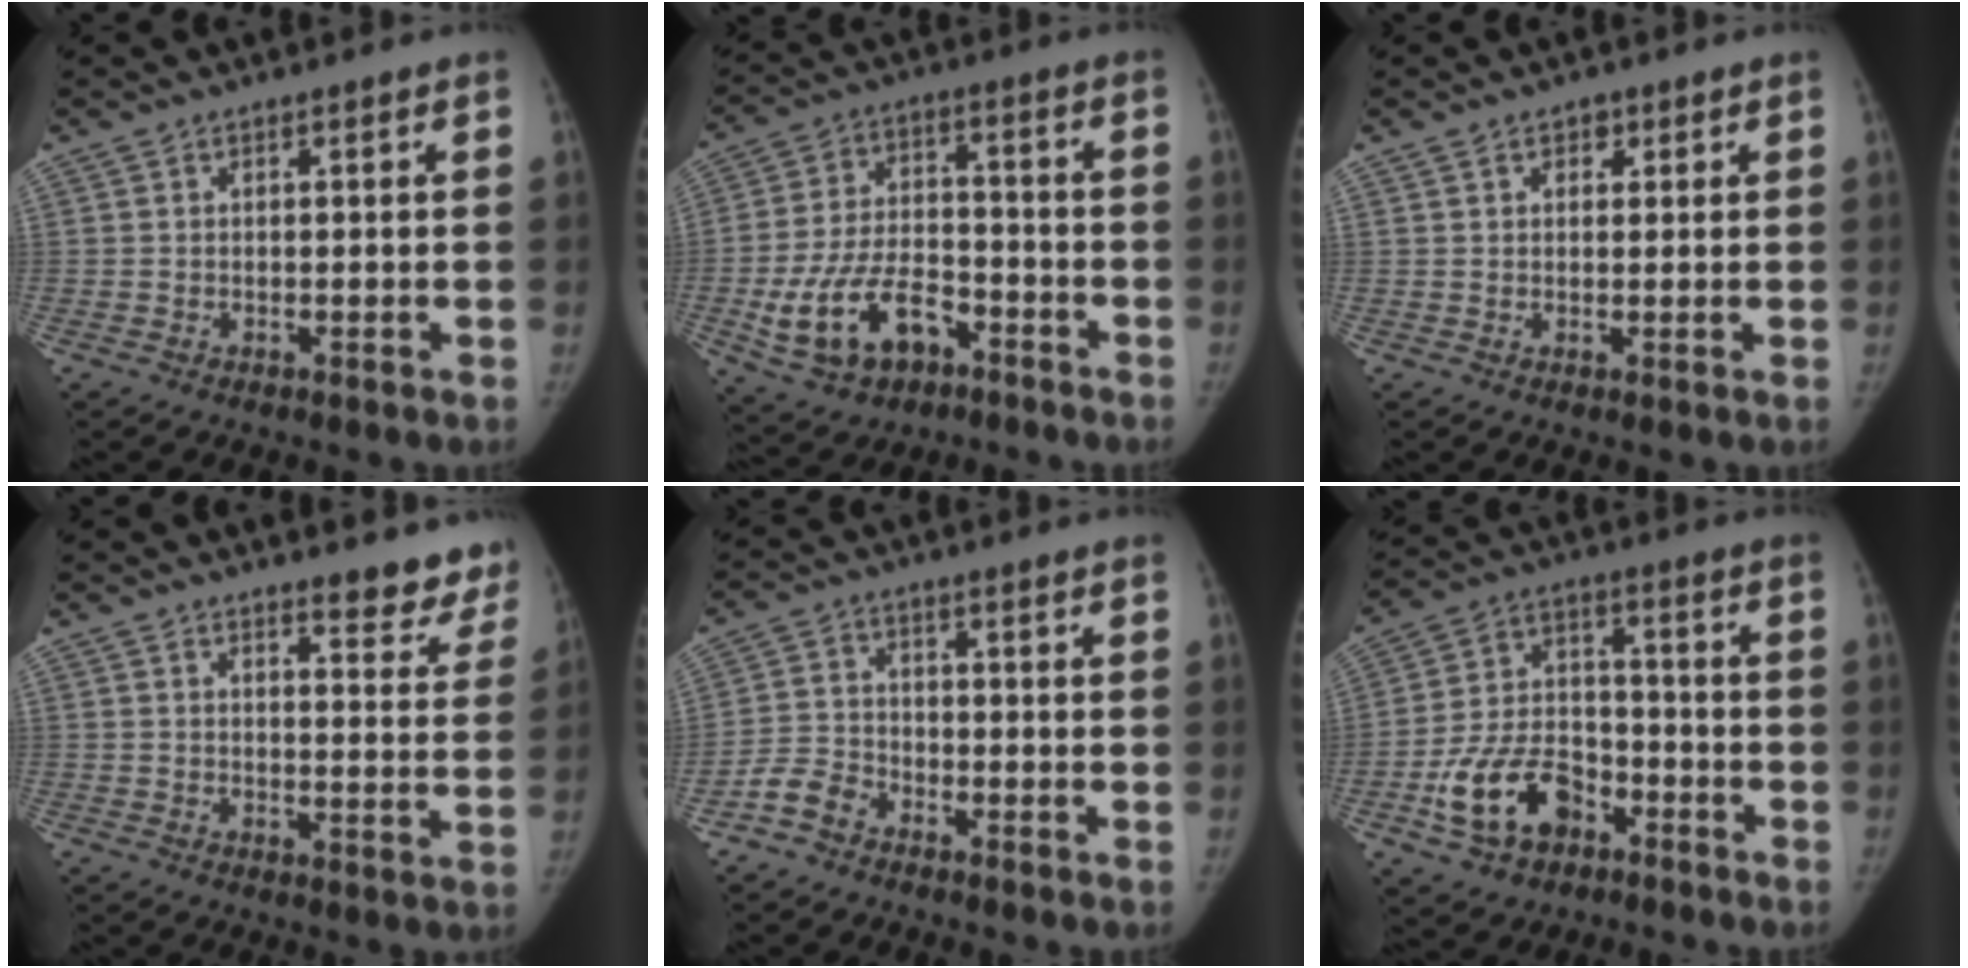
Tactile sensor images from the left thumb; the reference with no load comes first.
{"total": 14.9, "force": [-6.7, 9.1, 9.7], "torque": [-0.172, 0.036, -0.110]}
{"total": 2.2, "force": [1.2, 1.6, 1.0], "torque": [-0.002, -0.004, 0.015]}
{"total": 8.9, "force": [8.1, 2.5, 2.6], "torque": [0.009, -0.055, 0.078]}
{"total": 4.8, "force": [-3.4, 2.9, 1.6], "torque": [-0.028, 0.019, -0.074]}
{"total": 13.9, "force": [-6.7, 9.0, 8.1], "torque": [-0.131, 0.044, -0.117]}